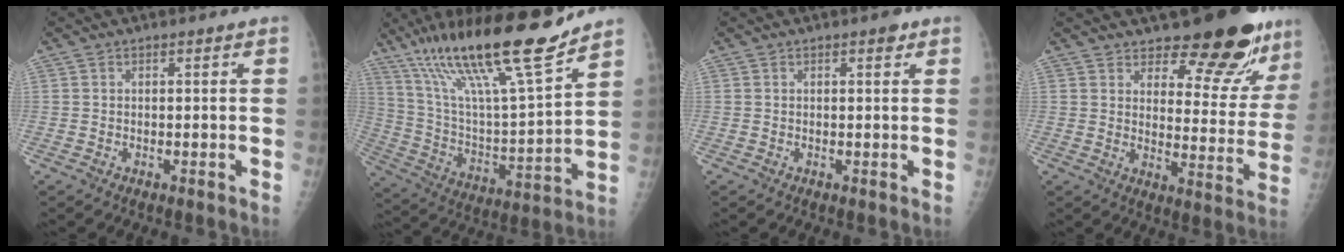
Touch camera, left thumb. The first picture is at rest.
{"total": 23.2, "force": [16.4, 2.9, 16.2], "torque": [-0.268, -0.066, 0.293]}
{"total": 1.3, "force": [0.7, 0.5, 0.9], "torque": [-0.007, -0.001, 0.007]}
{"total": 16.3, "force": [13.3, 5.4, 7.8], "torque": [-0.054, -0.112, 0.166]}